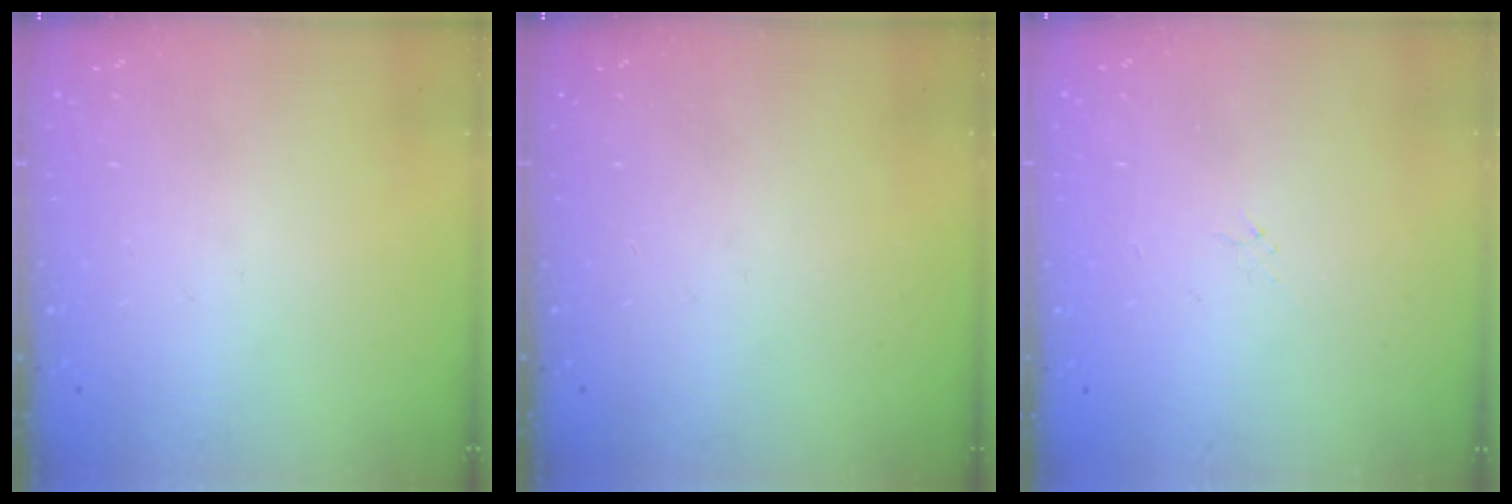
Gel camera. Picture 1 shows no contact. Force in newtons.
{"total": 0.0}
{"total": 0.9, "press": 0.8, "slide": 0.4}